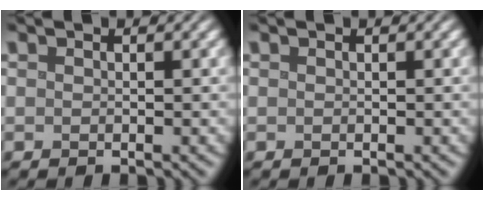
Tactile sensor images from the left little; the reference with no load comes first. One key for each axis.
{"total": 0.0}